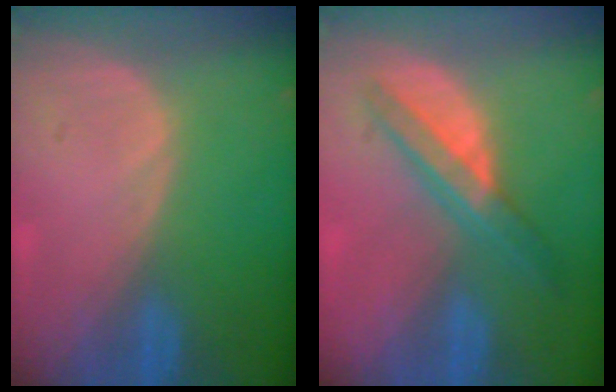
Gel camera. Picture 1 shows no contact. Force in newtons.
{"total": 6.8, "press": 5.8, "slide": 3.5}